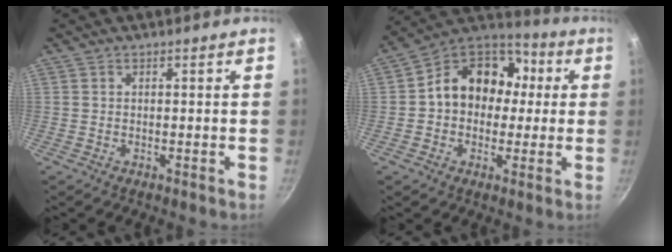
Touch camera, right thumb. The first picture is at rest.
{"total": 16.1, "force": [1.2, 13.2, 9.2], "torque": [-0.100, 0.046, 0.001]}